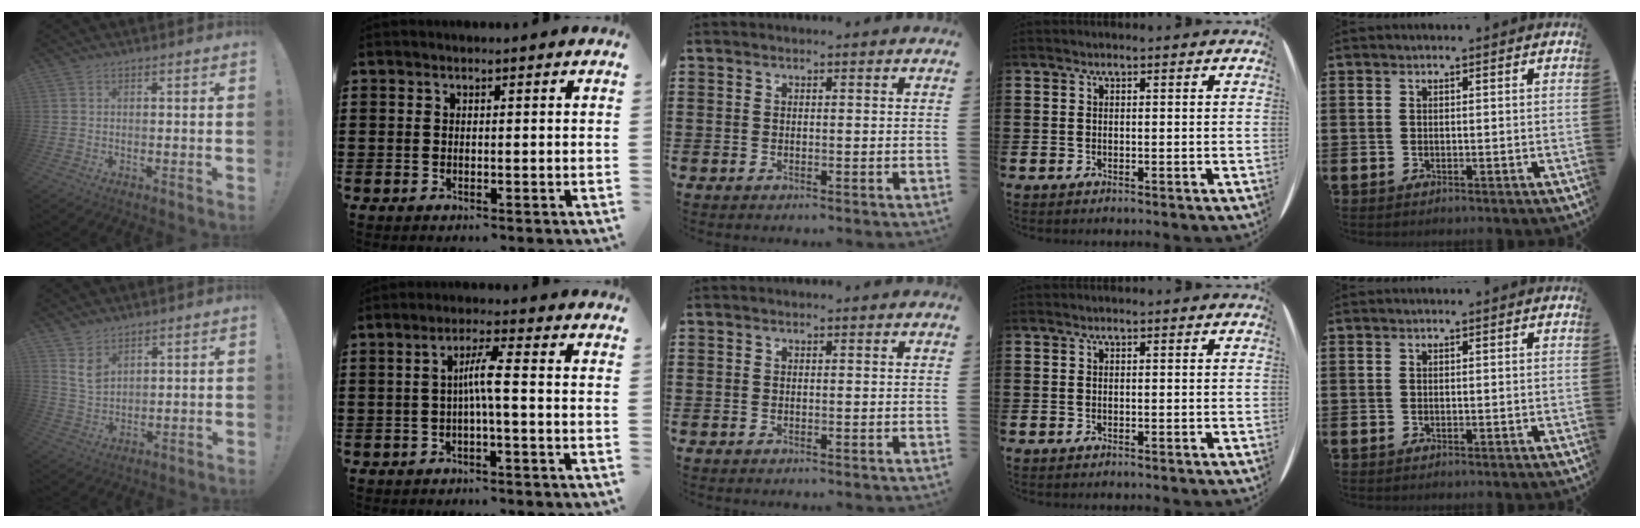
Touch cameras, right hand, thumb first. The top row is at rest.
{"thumb": {"total": 6.0, "force": [3.9, 3.4, 3.1], "torque": [-0.047, -0.022, 0.073]}, "index": {"total": 4.3, "force": [-0.7, 0.0, 4.2], "torque": [-0.078, 0.001, -0.017]}}